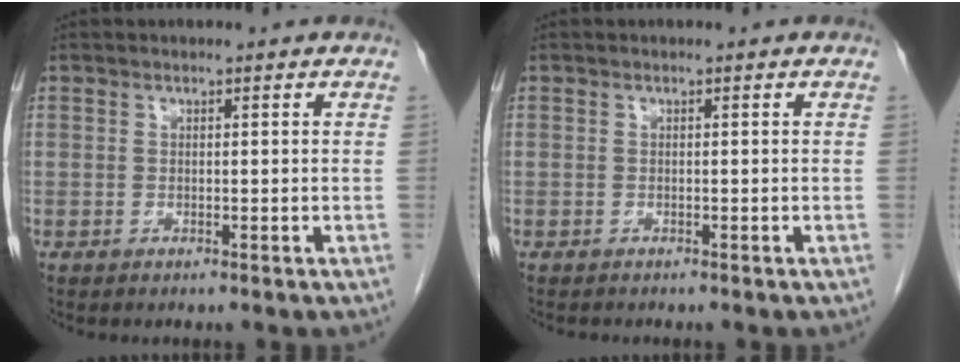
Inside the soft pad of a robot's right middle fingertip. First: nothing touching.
{"total": 1.2, "force": [-1.1, 0.3, 0.4], "torque": [-0.015, -0.005, -0.013]}